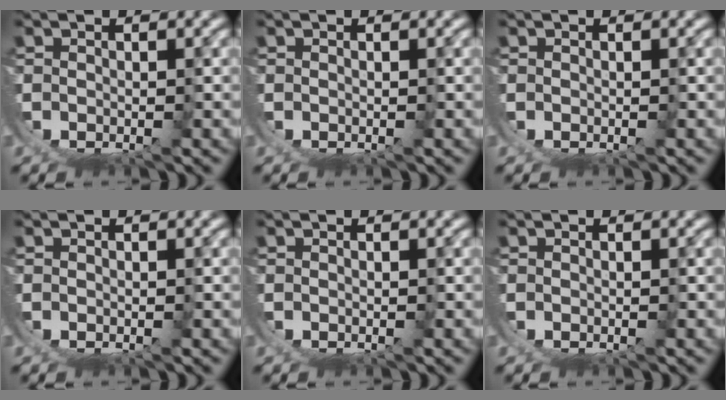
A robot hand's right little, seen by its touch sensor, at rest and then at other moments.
{"total": 0.0}
{"total": 0.0}
{"total": 0.0}
{"total": 0.0}
{"total": 0.0}